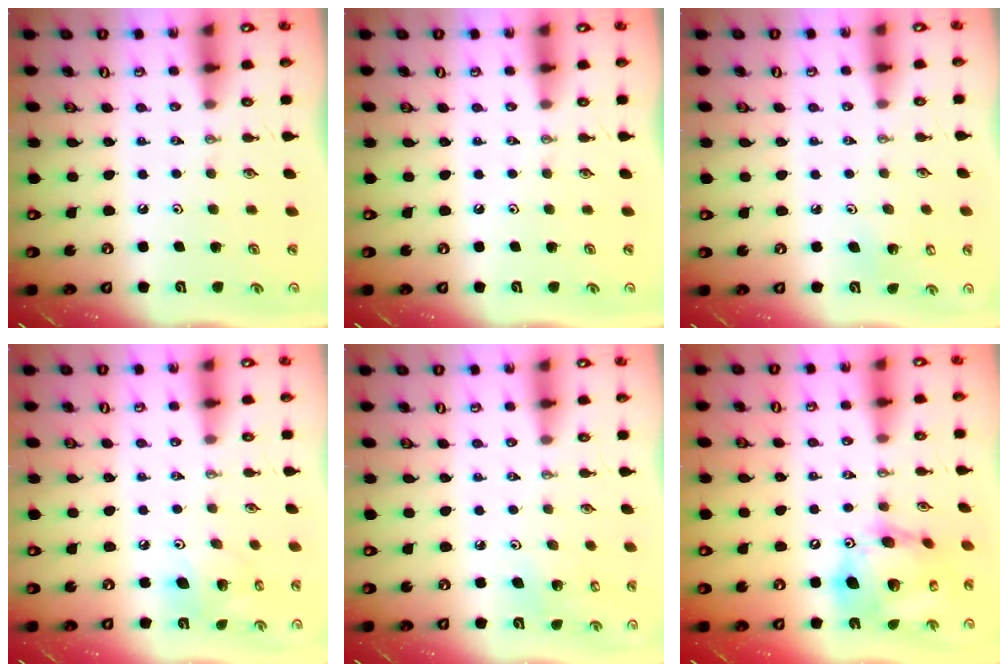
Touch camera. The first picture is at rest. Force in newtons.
{"total": 0.0}
{"total": 3.1, "press": 3.1, "slide": 0.4}
{"total": 9.0, "press": 8.8, "slide": 1.8}
{"total": 5.3, "press": 4.9, "slide": 1.8}
{"total": 19.7, "press": 19.6, "slide": 2.3}